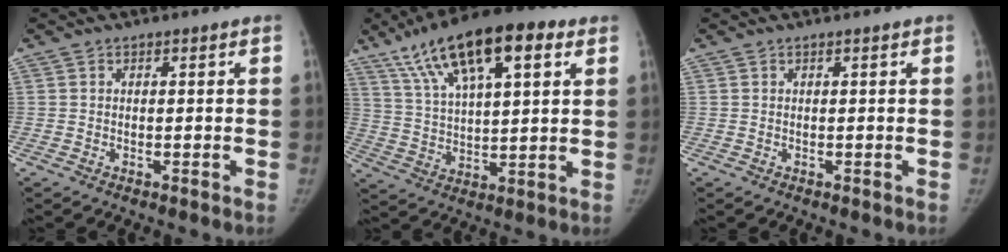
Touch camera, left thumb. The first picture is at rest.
{"total": 19.6, "force": [10.0, 7.4, 15.2], "torque": [-0.239, -0.009, 0.174]}
{"total": 0.0}